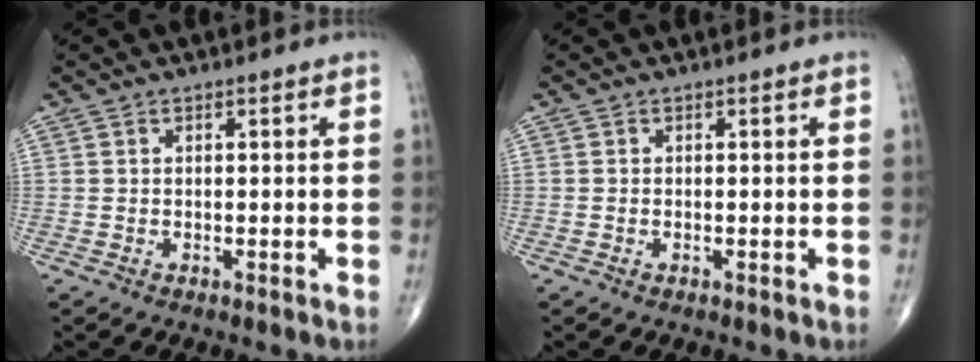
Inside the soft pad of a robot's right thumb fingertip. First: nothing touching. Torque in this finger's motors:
{"motor_torque": [-0.14, 0.02, 0.03, 0.05, -0.05]}